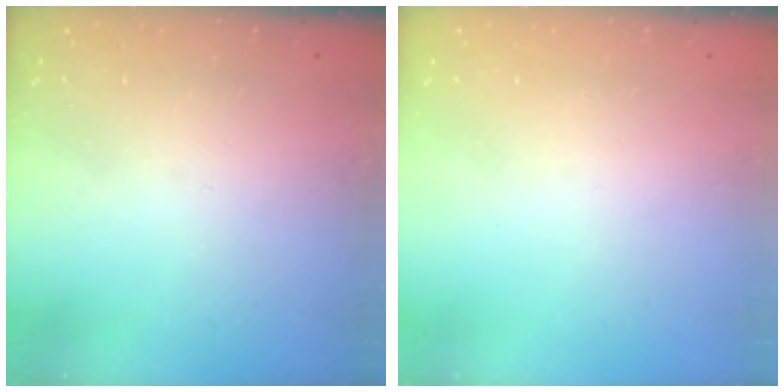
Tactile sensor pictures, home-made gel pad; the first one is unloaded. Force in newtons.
{"total": 1.5, "press": 1.5, "slide": 0.1}